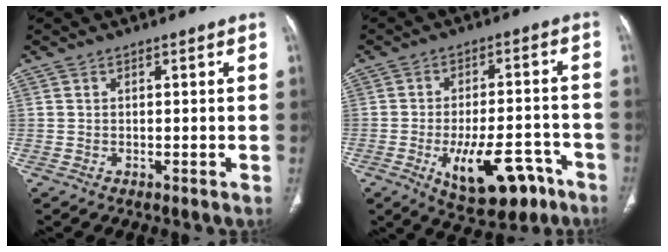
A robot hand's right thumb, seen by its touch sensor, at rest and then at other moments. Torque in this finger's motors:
{"motor_torque": [2.26, 2.75, -0.05, -0.04, 0.33]}